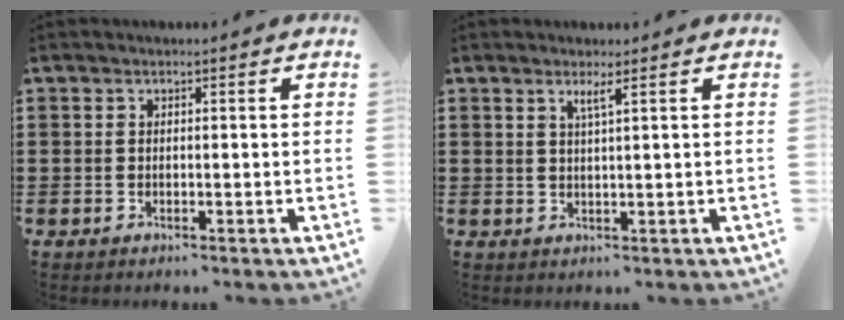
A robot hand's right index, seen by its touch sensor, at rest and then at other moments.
{"total": 1.8, "force": [1.0, -0.1, 1.5], "torque": [-0.032, -0.004, 0.016]}